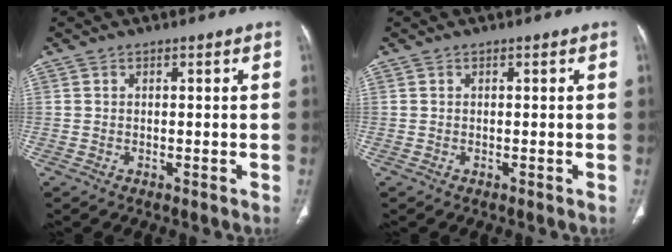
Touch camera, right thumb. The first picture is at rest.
{"total": 0.0}